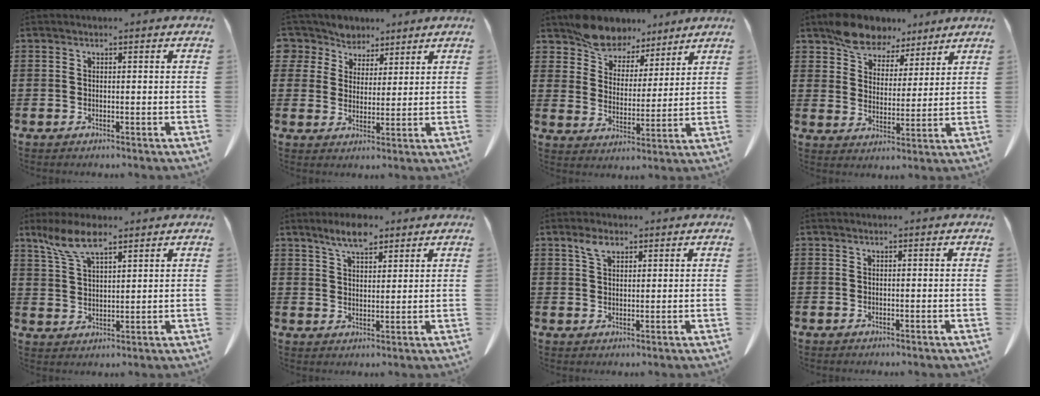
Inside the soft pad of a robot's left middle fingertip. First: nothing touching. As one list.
[{"total": 5.3, "force": [4.4, 3.0, -0.3], "torque": [-0.025, -0.016, 0.080]}, {"total": 7.7, "force": [7.0, 3.2, 0.8], "torque": [-0.043, -0.032, 0.134]}, {"total": 7.3, "force": [6.3, 3.5, 1.4], "torque": [-0.058, -0.011, 0.121]}, {"total": 7.0, "force": [4.8, 2.1, 4.6], "torque": [-0.102, 0.000, 0.088]}, {"total": 6.2, "force": [4.8, 2.2, 3.4], "torque": [-0.069, -0.005, 0.085]}, {"total": 3.1, "force": [1.9, 1.4, 1.9], "torque": [-0.044, 0.004, 0.036]}, {"total": 0.0}]